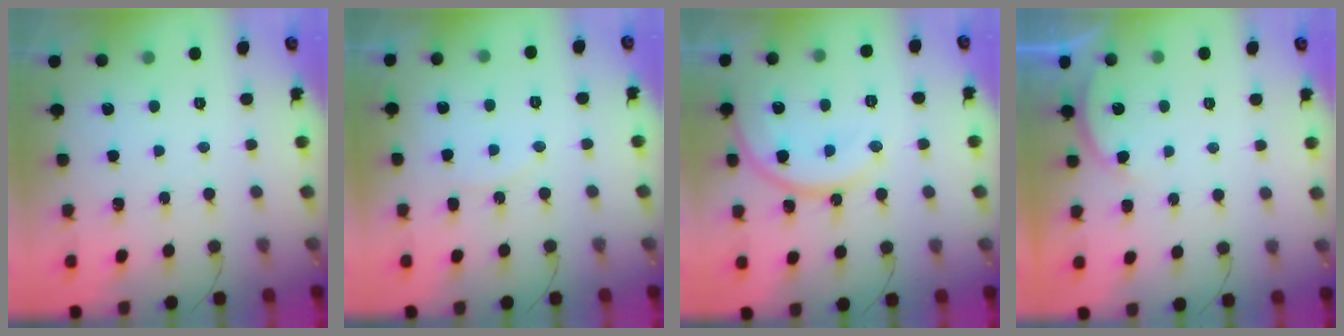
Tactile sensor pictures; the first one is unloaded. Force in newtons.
{"total": 6.0, "press": 6.0, "slide": 0.4}
{"total": 14.6, "press": 14.5, "slide": 1.7}
{"total": 3.2, "press": 3.1, "slide": 0.6}